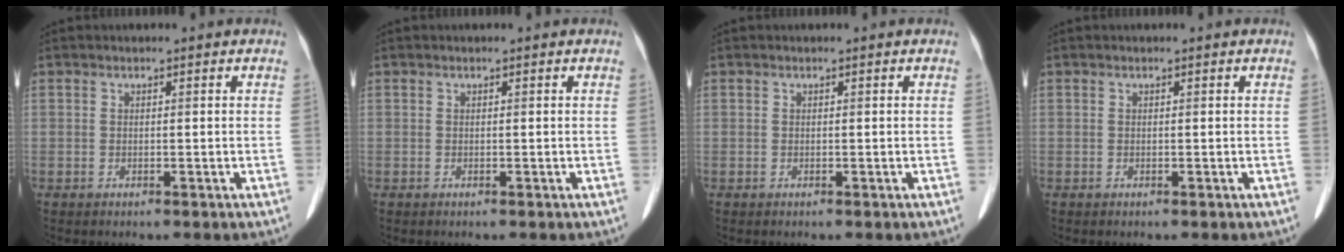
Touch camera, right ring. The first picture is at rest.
{"total": 0.0}
{"total": 0.0}
{"total": 0.0}